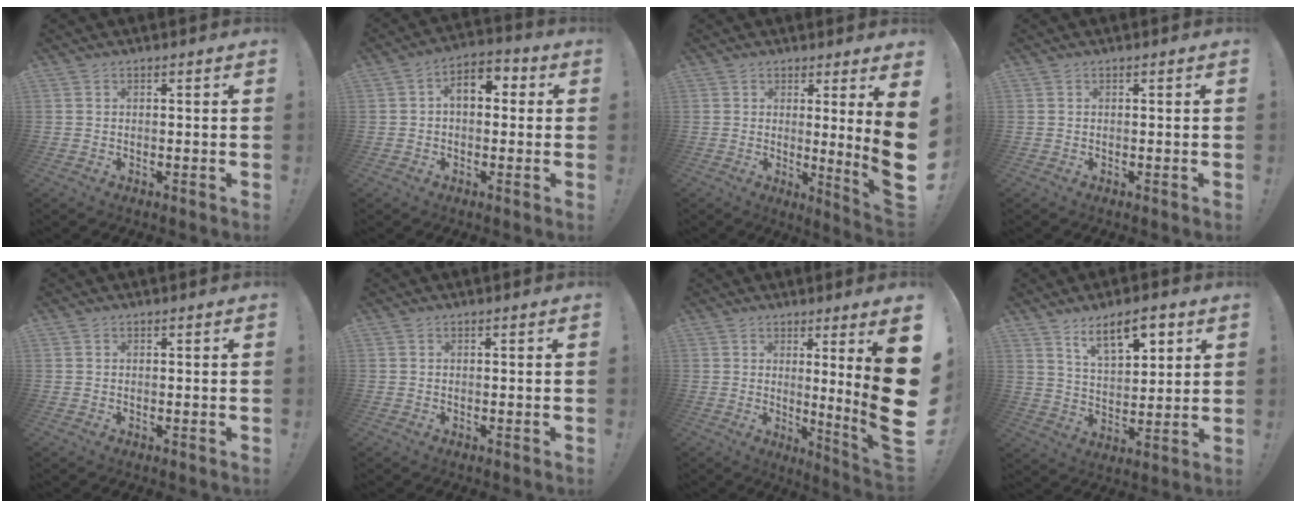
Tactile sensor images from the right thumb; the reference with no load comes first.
{"total": 7.2, "force": [1.0, 4.6, 5.4], "torque": [-0.080, 0.006, 0.017]}
{"total": 8.3, "force": [1.0, -1.6, 8.1], "torque": [-0.118, -0.033, 0.011]}
{"total": 0.0}
{"total": 0.0}
{"total": 0.0}
{"total": 13.1, "force": [1.7, -1.8, 12.8], "torque": [-0.191, -0.046, 0.017]}
{"total": 11.6, "force": [7.2, 4.8, 7.8], "torque": [-0.117, -0.029, 0.124]}